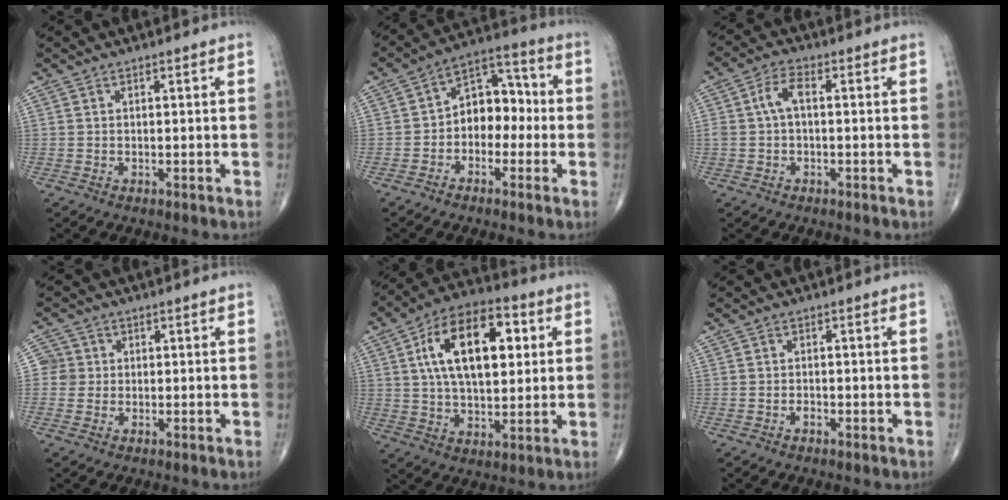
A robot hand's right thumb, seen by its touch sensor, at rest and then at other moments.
{"total": 9.8, "force": [-1.3, 7.0, 6.7], "torque": [-0.061, 0.044, -0.038]}
{"total": 4.6, "force": [0.2, 2.4, 3.8], "torque": [-0.079, 0.018, 0.000]}
{"total": 3.2, "force": [0.1, 3.2, 0.1], "torque": [0.027, 0.008, -0.004]}
{"total": 18.9, "force": [4.7, 10.0, 15.4], "torque": [-0.230, 0.010, 0.073]}
{"total": 1.0, "force": [-0.6, 0.6, 0.6], "torque": [-0.008, 0.002, -0.011]}